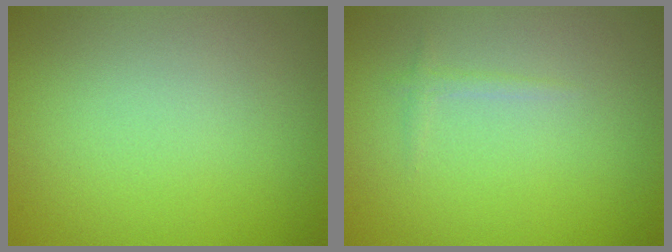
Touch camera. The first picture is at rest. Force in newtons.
{"total": 0.7, "press": 0.7, "slide": 0.1}